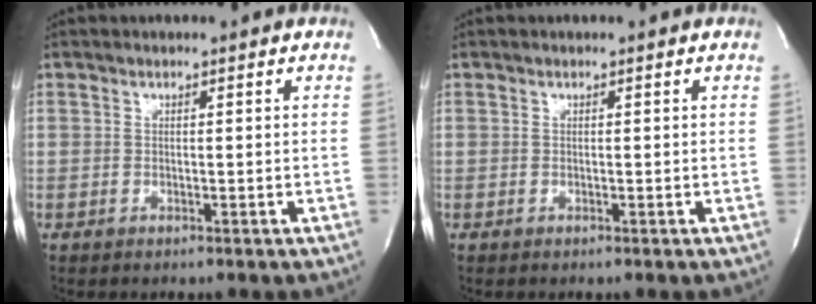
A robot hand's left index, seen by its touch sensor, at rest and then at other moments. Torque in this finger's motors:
{"motor_torque": [-0.01, 0.00, 0.00, 0.00]}